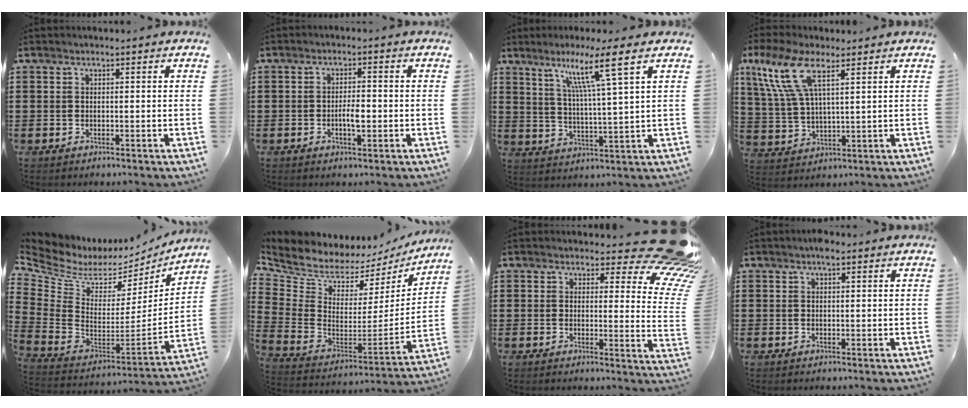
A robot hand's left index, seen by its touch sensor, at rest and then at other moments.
{"total": 3.3, "force": [-0.7, 1.1, 3.0], "torque": [-0.055, 0.006, -0.013]}
{"total": 9.3, "force": [5.6, -0.9, 7.3], "torque": [-0.149, -0.013, 0.089]}
{"total": 10.8, "force": [6.2, 3.9, 7.9], "torque": [-0.192, -0.002, 0.110]}
{"total": 5.2, "force": [3.3, 3.5, 2.1], "torque": [-0.078, -0.039, 0.052]}
{"total": 5.5, "force": [5.0, 2.3, 0.5], "torque": [-0.050, -0.057, 0.086]}
{"total": 9.3, "force": [7.1, 2.2, 5.6], "torque": [-0.075, -0.052, 0.126]}
{"total": 1.3, "force": [0.7, 0.5, 0.9], "torque": [-0.021, 0.004, 0.013]}